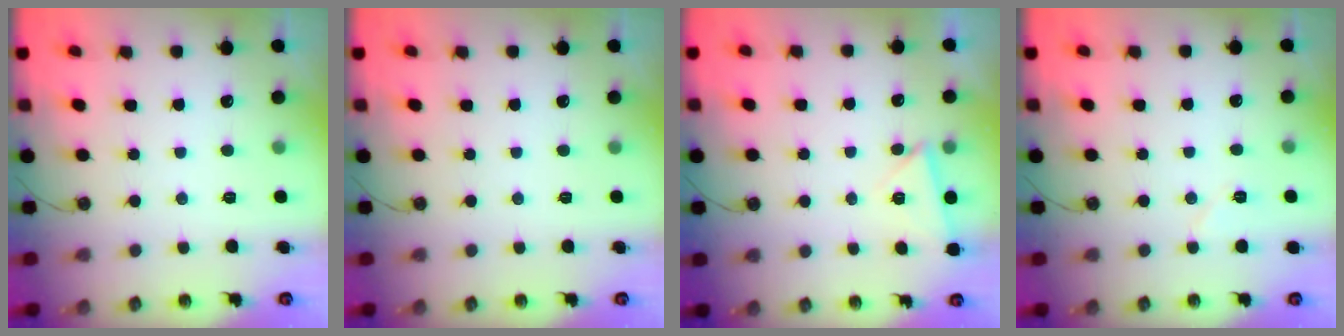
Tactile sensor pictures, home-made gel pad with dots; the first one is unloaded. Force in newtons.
{"total": 0.0}
{"total": 3.9, "press": 3.8, "slide": 0.7}
{"total": 5.3, "press": 4.6, "slide": 2.7}